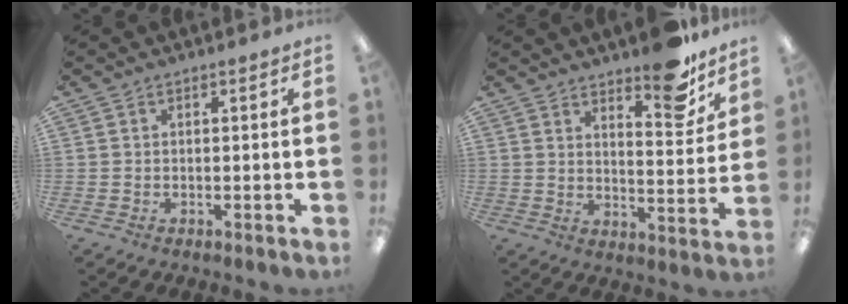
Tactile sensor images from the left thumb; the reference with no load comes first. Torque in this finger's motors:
{"motor_torque": [1.61, 0.84, 0.81, -0.93, 0.05]}